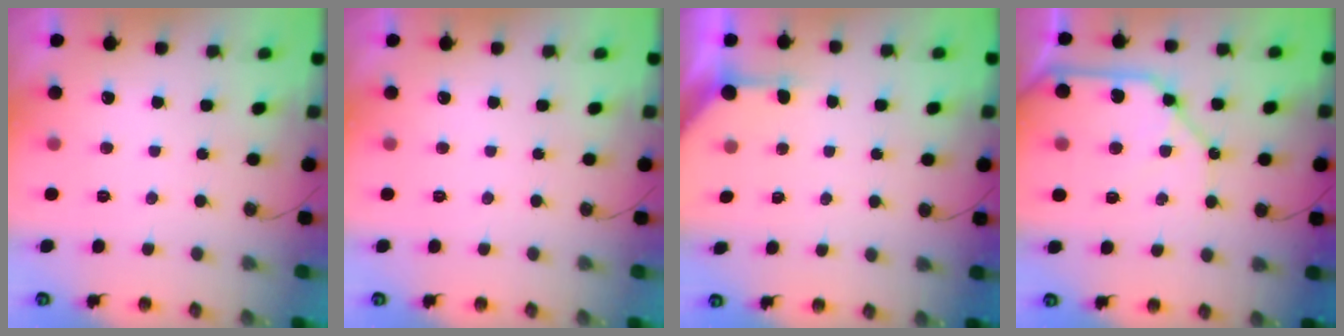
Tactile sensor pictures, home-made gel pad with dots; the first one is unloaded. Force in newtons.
{"total": 0.0}
{"total": 2.6, "press": 2.6, "slide": 0.4}
{"total": 13.3, "press": 13.2, "slide": 1.6}